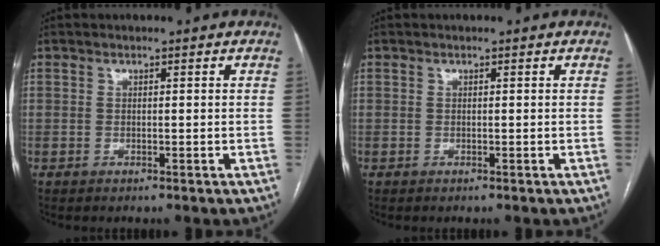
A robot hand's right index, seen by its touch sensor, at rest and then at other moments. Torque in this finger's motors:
{"motor_torque": [0.00, 0.00, 0.00, 0.00]}